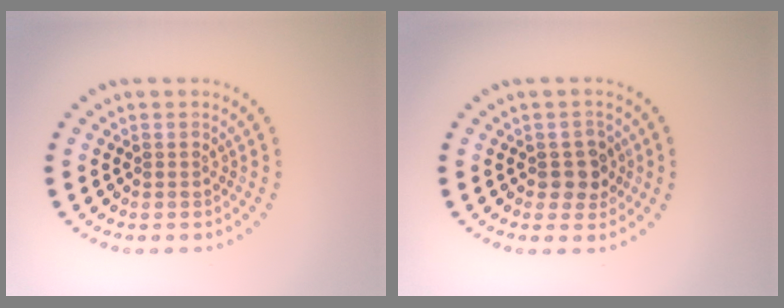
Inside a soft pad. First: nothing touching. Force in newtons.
{"total": 2.3, "press": 2.1, "slide": 1.0}